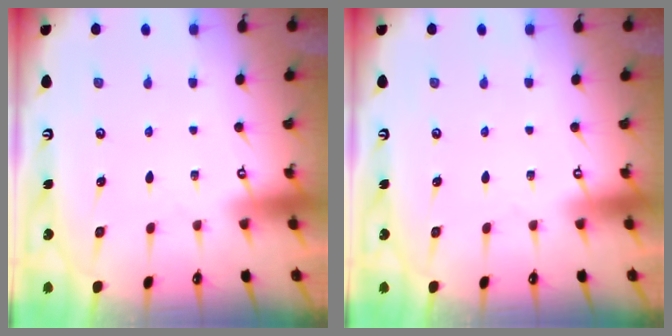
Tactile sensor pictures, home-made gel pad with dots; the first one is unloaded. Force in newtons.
{"total": 0.0}